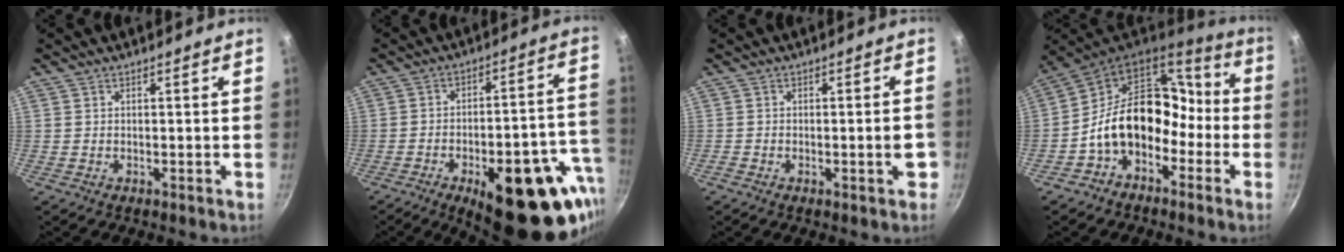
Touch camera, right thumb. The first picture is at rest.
{"total": 26.7, "force": [-11.5, 11.1, 21.3], "torque": [-0.224, 0.040, -0.147]}
{"total": 3.7, "force": [-1.2, 1.4, 3.2], "torque": [-0.022, 0.007, -0.017]}
{"total": 17.2, "force": [-5.0, 12.5, 10.7], "torque": [-0.121, 0.082, -0.100]}